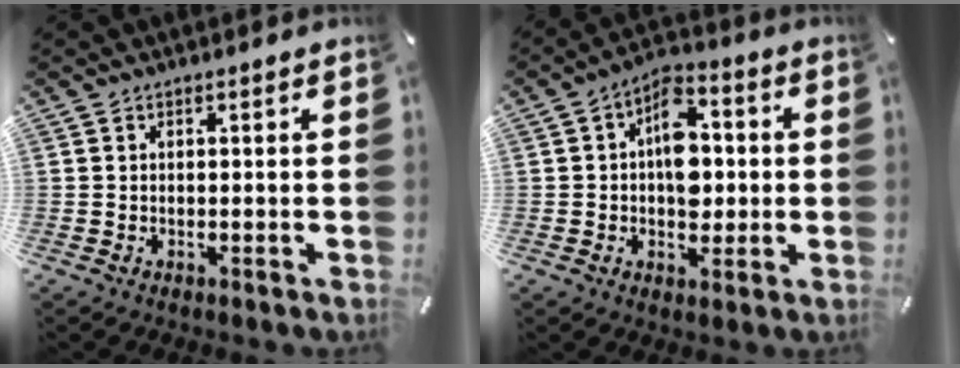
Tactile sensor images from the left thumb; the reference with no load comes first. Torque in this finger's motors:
{"motor_torque": [1.80, 1.75, 1.26, 0.06, 0.06]}